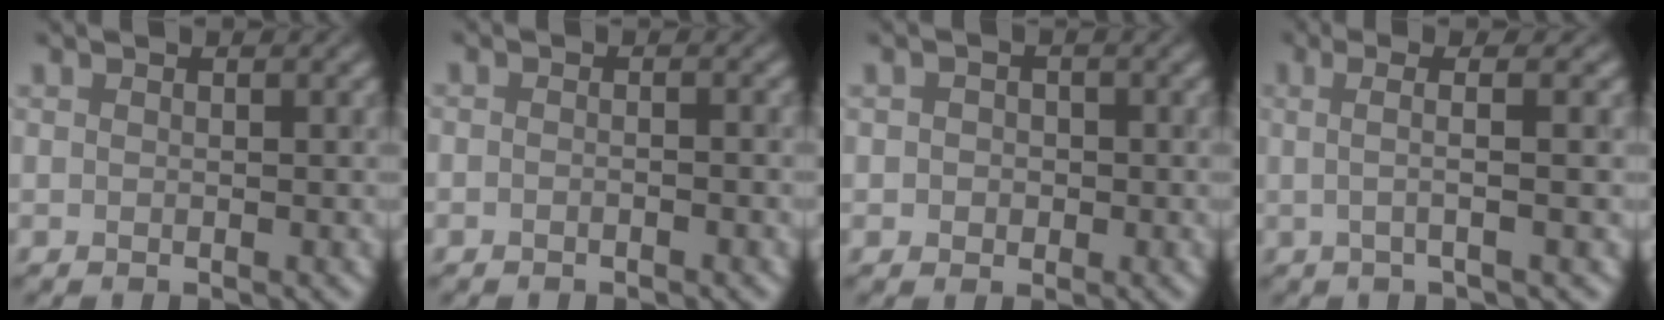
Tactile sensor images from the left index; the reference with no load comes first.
{"total": 0.9, "force": [-0.9, 0.0, 0.0], "torque": [-0.002, -0.006, -0.013]}
{"total": 1.2, "force": [-0.2, 1.2, 0.2], "torque": [0.005, 0.001, -0.004]}
{"total": 3.2, "force": [0.2, 0.6, 3.2], "torque": [-0.052, 0.002, -0.002]}